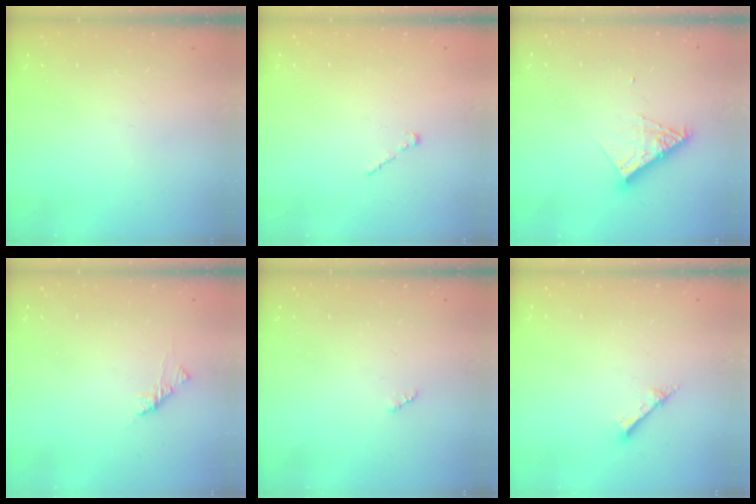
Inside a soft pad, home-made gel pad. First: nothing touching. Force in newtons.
{"total": 1.0, "press": 0.8, "slide": 0.5}
{"total": 9.3, "press": 9.2, "slide": 0.8}
{"total": 1.9, "press": 1.7, "slide": 0.6}
{"total": 2.8, "press": 2.8, "slide": 0.4}
{"total": 3.3, "press": 3.3, "slide": 0.0}